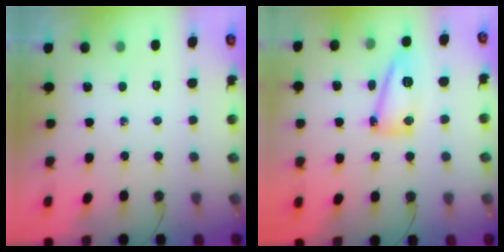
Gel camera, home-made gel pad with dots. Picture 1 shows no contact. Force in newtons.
{"total": 10.7, "press": 10.6, "slide": 0.8}